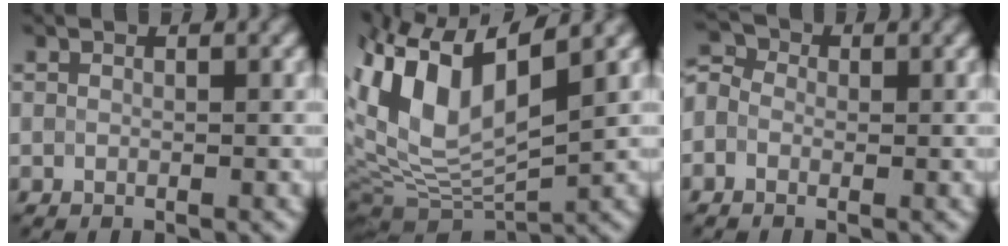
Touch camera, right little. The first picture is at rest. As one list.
[{"total": 11.4, "force": [3.1, 5.0, 9.7], "torque": [-0.204, 0.021, 0.051]}, {"total": 2.8, "force": [-0.1, 2.4, 1.4], "torque": [-0.020, 0.015, -0.025]}]